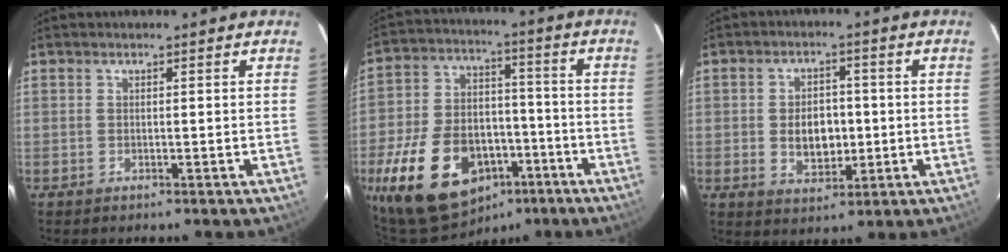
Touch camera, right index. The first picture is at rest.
{"total": 20.5, "force": [-10.4, 13.0, 12.1], "torque": [-0.267, 0.013, -0.152]}
{"total": 7.1, "force": [-0.6, 4.9, 5.2], "torque": [-0.094, 0.004, 0.001]}